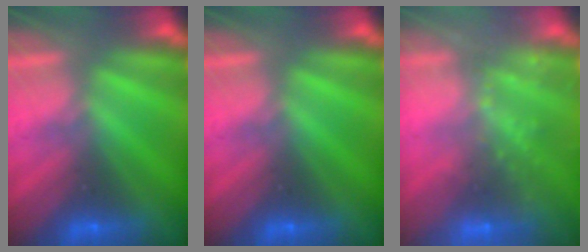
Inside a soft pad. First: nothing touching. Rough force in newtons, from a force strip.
{"total": 0.0}
{"total": 6.5}